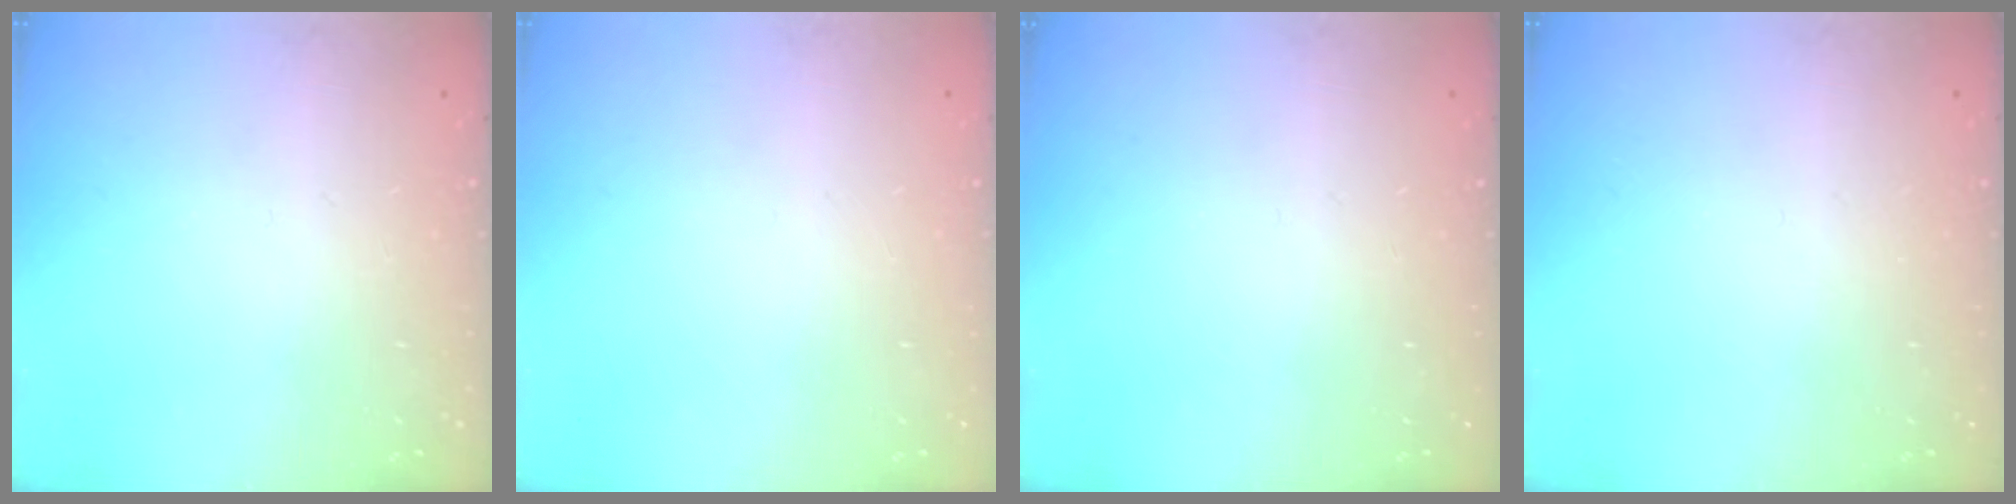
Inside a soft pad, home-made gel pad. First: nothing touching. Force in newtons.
{"total": 0.0}
{"total": 0.0}
{"total": 0.0}